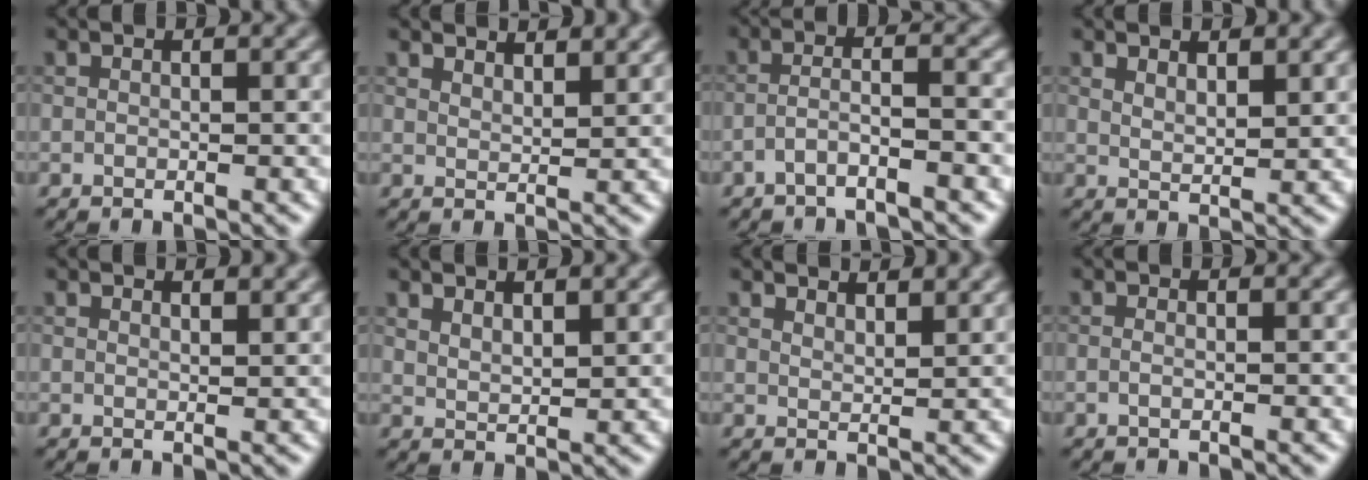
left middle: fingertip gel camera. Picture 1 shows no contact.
{"total": 4.0, "force": [3.6, 1.0, 1.4], "torque": [-0.010, 0.006, 0.041]}
{"total": 2.8, "force": [-1.7, 0.4, 2.3], "torque": [-0.039, 0.012, -0.043]}
{"total": 2.0, "force": [1.6, 0.6, 1.1], "torque": [-0.019, -0.003, 0.031]}
{"total": 1.8, "force": [1.6, 0.4, 0.7], "torque": [-0.010, 0.001, 0.022]}
{"total": 2.1, "force": [1.8, 0.6, 0.9], "torque": [-0.015, 0.000, 0.034]}
{"total": 4.0, "force": [3.6, 1.0, 1.4], "torque": [-0.010, 0.008, 0.039]}
{"total": 0.6, "force": [-0.1, 0.2, 0.6], "torque": [-0.013, -0.004, -0.004]}